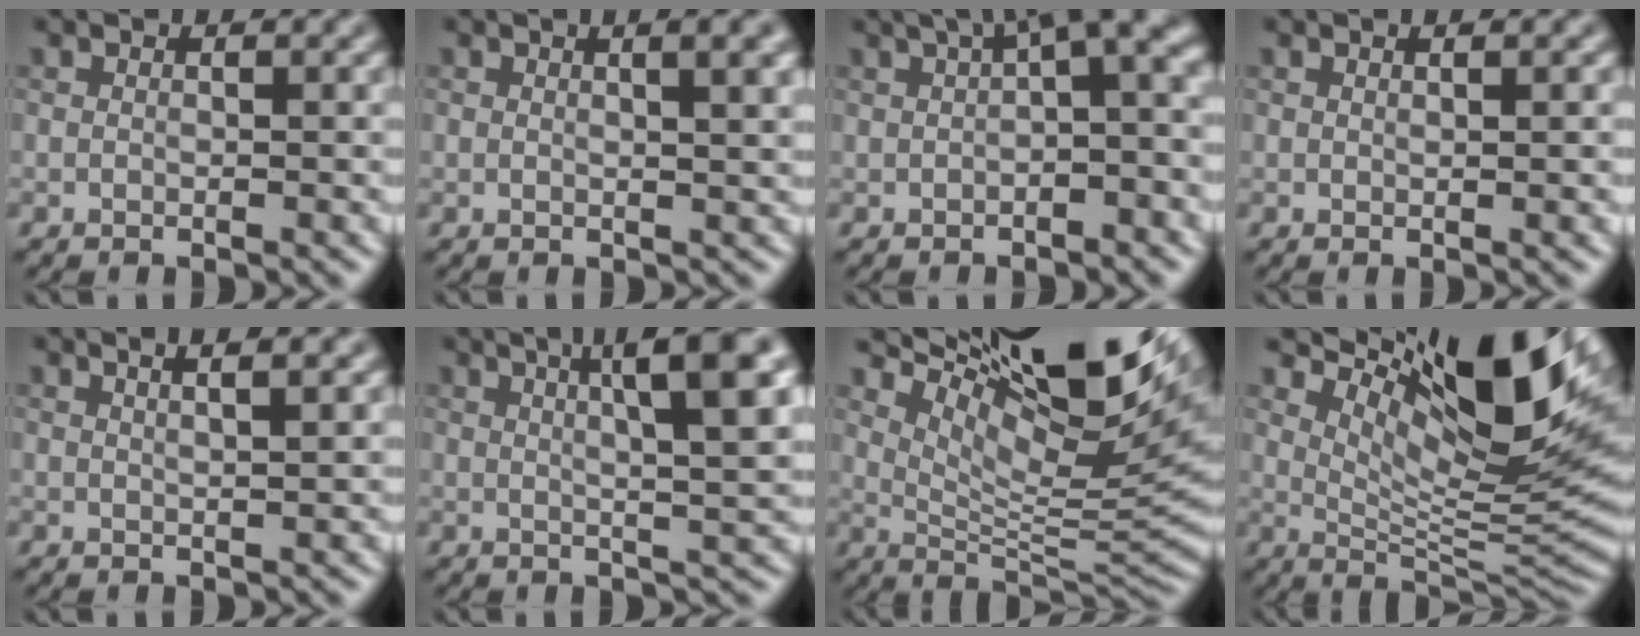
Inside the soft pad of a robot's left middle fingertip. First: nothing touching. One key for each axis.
{"total": 4.5, "fx": 2.0, "fy": 1.6, "fz": 3.7, "tx": -0.024, "ty": 0.025, "tz": 0.011}
{"total": 7.4, "fx": 2.3, "fy": 2.1, "fz": 6.8, "tx": -0.093, "ty": 0.028, "tz": 0.049}
{"total": 1.4, "fx": 0.5, "fy": 0.5, "fz": 1.1, "tx": -0.008, "ty": 0.007, "tz": -0.001}
{"total": 2.9, "fx": 1.9, "fy": 0.9, "fz": 2.0, "tx": -0.005, "ty": 0.025, "tz": 0.006}
{"total": 8.0, "fx": 3.0, "fy": 1.4, "fz": 7.3, "tx": -0.086, "ty": 0.019, "tz": 0.056}
{"total": 13.2, "fx": 7.4, "fy": 3.7, "fz": 10.2, "tx": -0.181, "ty": 0.021, "tz": 0.156}
{"total": 12.0, "fx": 6.0, "fy": 3.7, "fz": 9.7, "tx": -0.160, "ty": 0.007, "tz": 0.128}